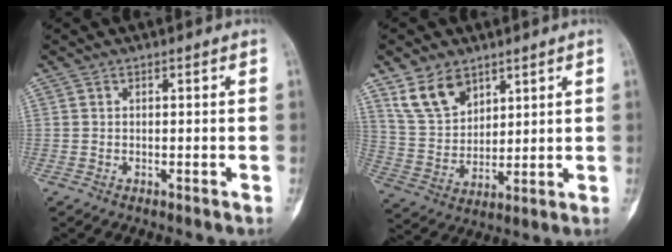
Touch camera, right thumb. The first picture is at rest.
{"total": 10.1, "force": [6.5, 6.2, 4.6], "torque": [-0.071, -0.029, 0.138]}